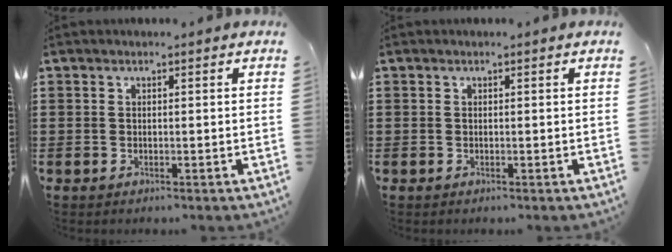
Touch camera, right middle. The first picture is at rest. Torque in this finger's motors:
{"motor_torque": [-1.10, -1.04, 0.00, 0.01]}